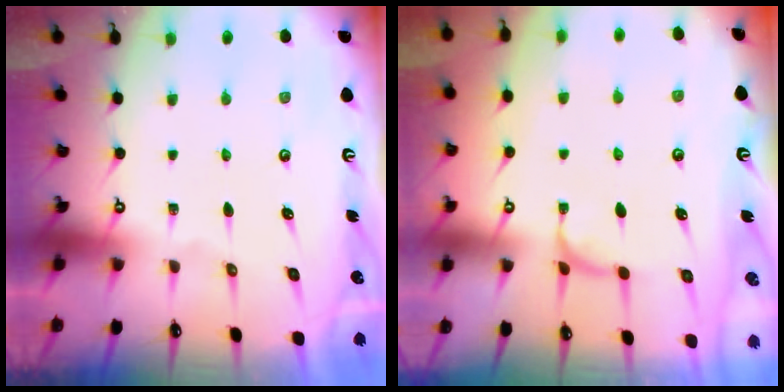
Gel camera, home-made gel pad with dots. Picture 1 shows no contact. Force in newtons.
{"total": 1.2, "press": 1.0, "slide": 0.6}